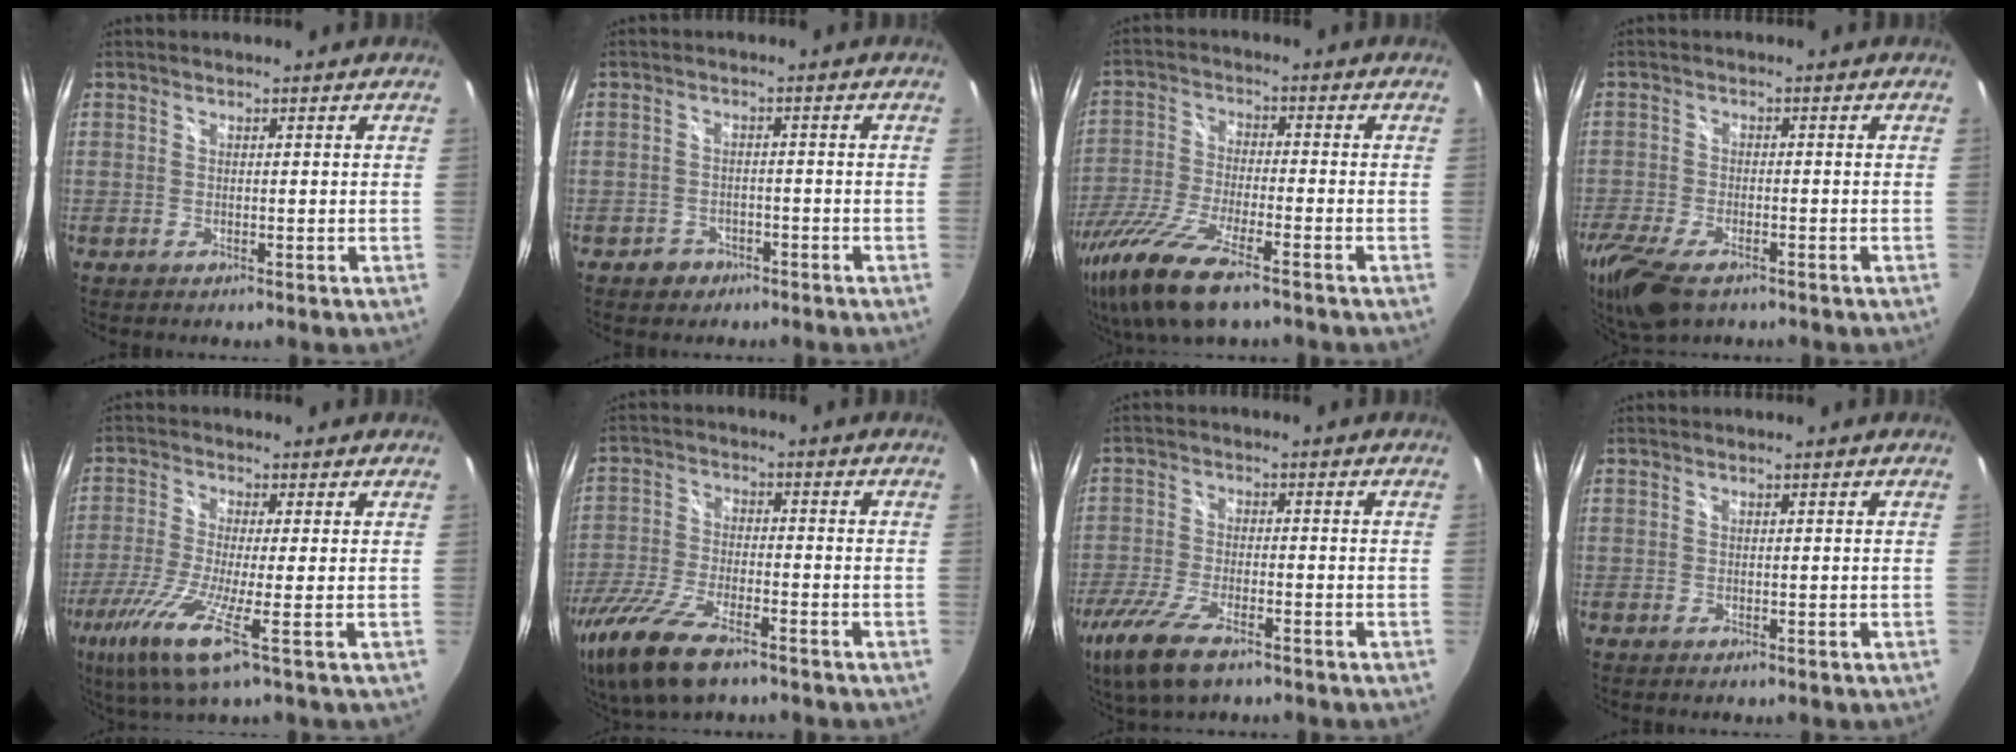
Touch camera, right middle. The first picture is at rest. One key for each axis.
{"total": 3.4, "fx": -2.2, "fy": 2.6, "fz": 0.4, "tx": -0.019, "ty": 0.008, "tz": -0.029}
{"total": 16.9, "fx": -11.6, "fy": 3.9, "fz": 11.7, "tx": -0.253, "ty": -0.051, "tz": -0.220}
{"total": 12.3, "fx": -8.5, "fy": 5.2, "fz": 7.2, "tx": -0.182, "ty": -0.045, "tz": -0.156}
{"total": 11.1, "fx": -5.1, "fy": 0.5, "fz": 9.8, "tx": -0.230, "ty": -0.032, "tz": -0.100}
{"total": 15.7, "fx": -10.8, "fy": 5.2, "fz": 10.1, "tx": -0.231, "ty": -0.044, "tz": -0.206}
{"total": 11.6, "fx": -7.6, "fy": 3.7, "fz": 7.9, "tx": -0.186, "ty": -0.034, "tz": -0.144}
{"total": 0.0}